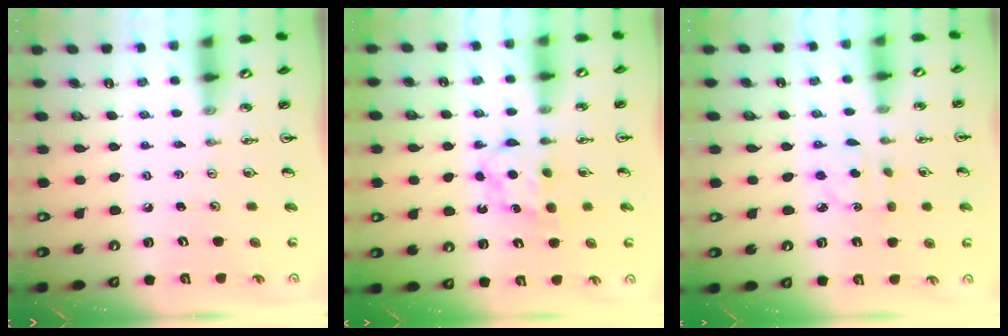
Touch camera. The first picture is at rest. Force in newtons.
{"total": 5.9, "press": 5.9, "slide": 0.1}
{"total": 2.2, "press": 2.2, "slide": 0.2}